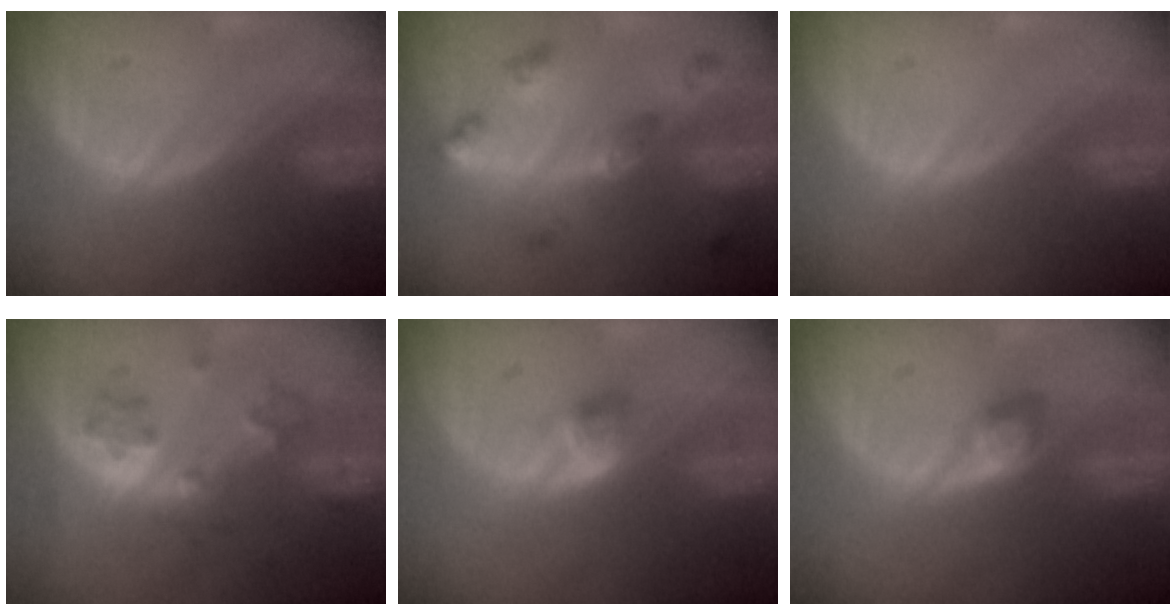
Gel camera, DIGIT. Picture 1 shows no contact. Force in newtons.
{"total": 6.5, "press": 5.8, "slide": 2.8}
{"total": 0.5, "press": 0.0, "slide": 0.5}
{"total": 5.8, "press": 5.4, "slide": 2.0}
{"total": 2.6, "press": 2.3, "slide": 1.2}
{"total": 2.3, "press": 2.3, "slide": 0.2}